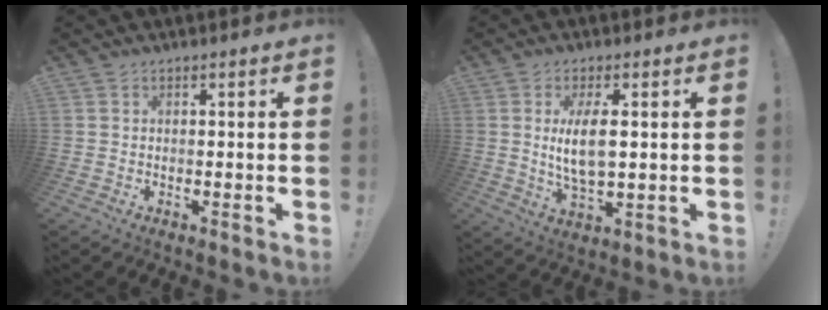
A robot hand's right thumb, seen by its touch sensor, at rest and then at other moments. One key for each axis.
{"total": 8.9, "fx": 1.3, "fy": 3.2, "fz": 8.2, "tx": -0.161, "ty": -0.015, "tz": 0.015}